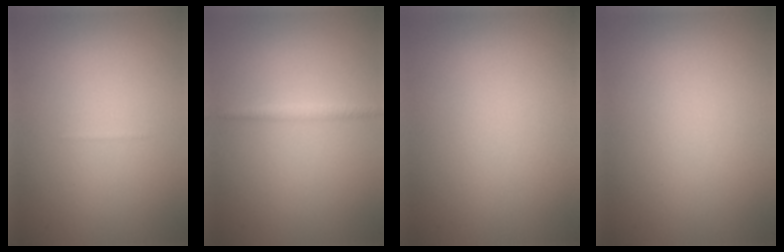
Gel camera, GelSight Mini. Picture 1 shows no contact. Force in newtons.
{"total": 1.0, "press": 1.0, "slide": 0.0}
{"total": 0.0}
{"total": 0.0}